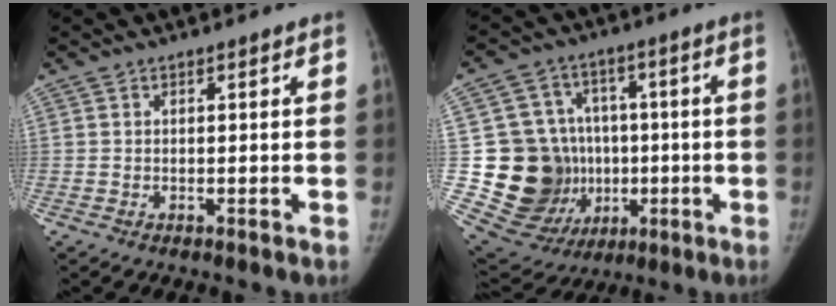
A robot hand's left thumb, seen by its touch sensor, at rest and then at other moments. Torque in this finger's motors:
{"motor_torque": [0.38, 0.43, 0.38, -0.43, 0.05]}